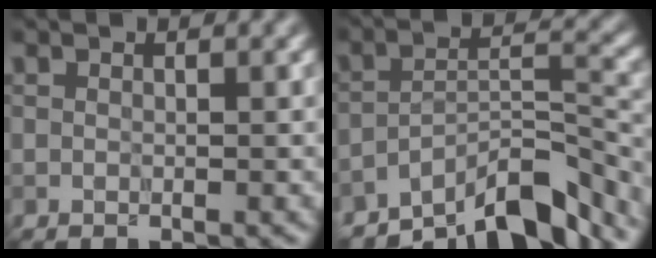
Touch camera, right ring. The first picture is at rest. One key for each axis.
{"total": 8.7, "fx": -7.0, "fy": 2.0, "fz": 4.8, "tx": -0.065, "ty": 0.007, "tz": -0.126}